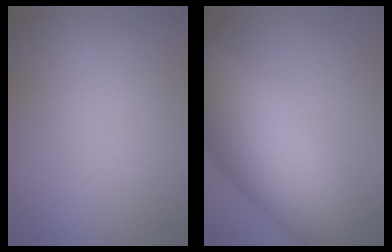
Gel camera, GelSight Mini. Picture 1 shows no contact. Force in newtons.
{"total": 15.1, "press": 15.1, "slide": 0.4}